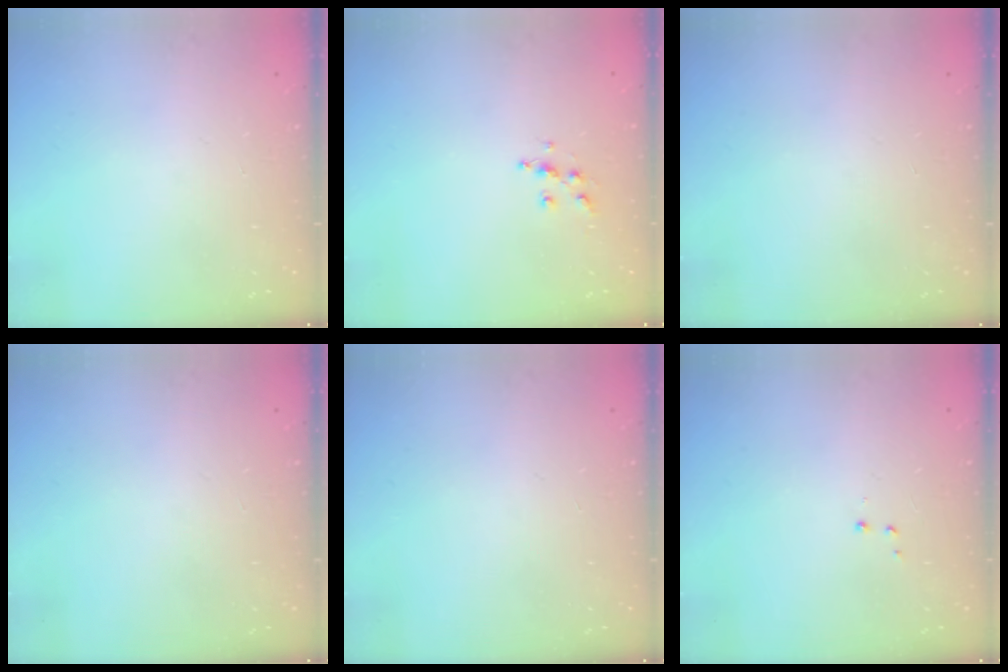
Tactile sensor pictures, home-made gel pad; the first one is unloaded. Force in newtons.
{"total": 6.1, "press": 6.1, "slide": 0.4}
{"total": 0.0}
{"total": 0.0}
{"total": 0.0}
{"total": 2.8, "press": 2.7, "slide": 0.5}